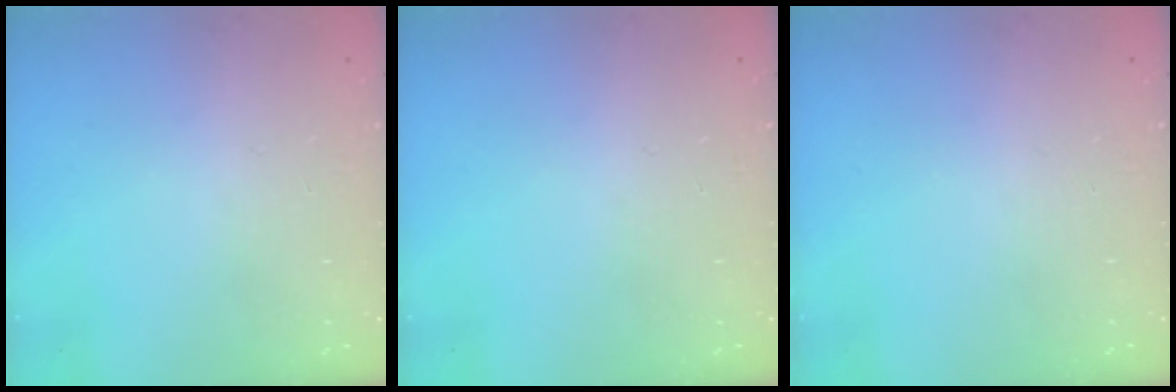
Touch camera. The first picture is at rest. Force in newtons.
{"total": 0.0}
{"total": 0.0}